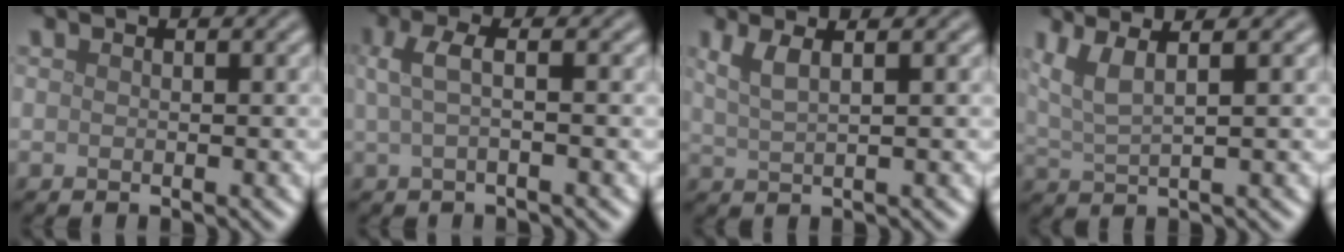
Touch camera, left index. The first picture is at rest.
{"total": 2.6, "force": [0.3, 0.8, 2.4], "torque": [-0.047, 0.007, 0.004]}
{"total": 2.6, "force": [1.2, 0.8, 2.2], "torque": [-0.035, 0.002, 0.023]}
{"total": 3.8, "force": [1.9, 1.0, 3.1], "torque": [-0.061, 0.008, 0.037]}